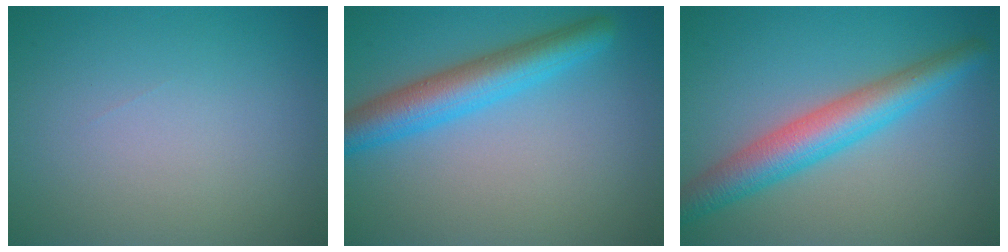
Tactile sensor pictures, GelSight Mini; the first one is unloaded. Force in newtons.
{"total": 5.3, "press": 5.3, "slide": 0.1}
{"total": 5.7, "press": 5.7, "slide": 0.1}